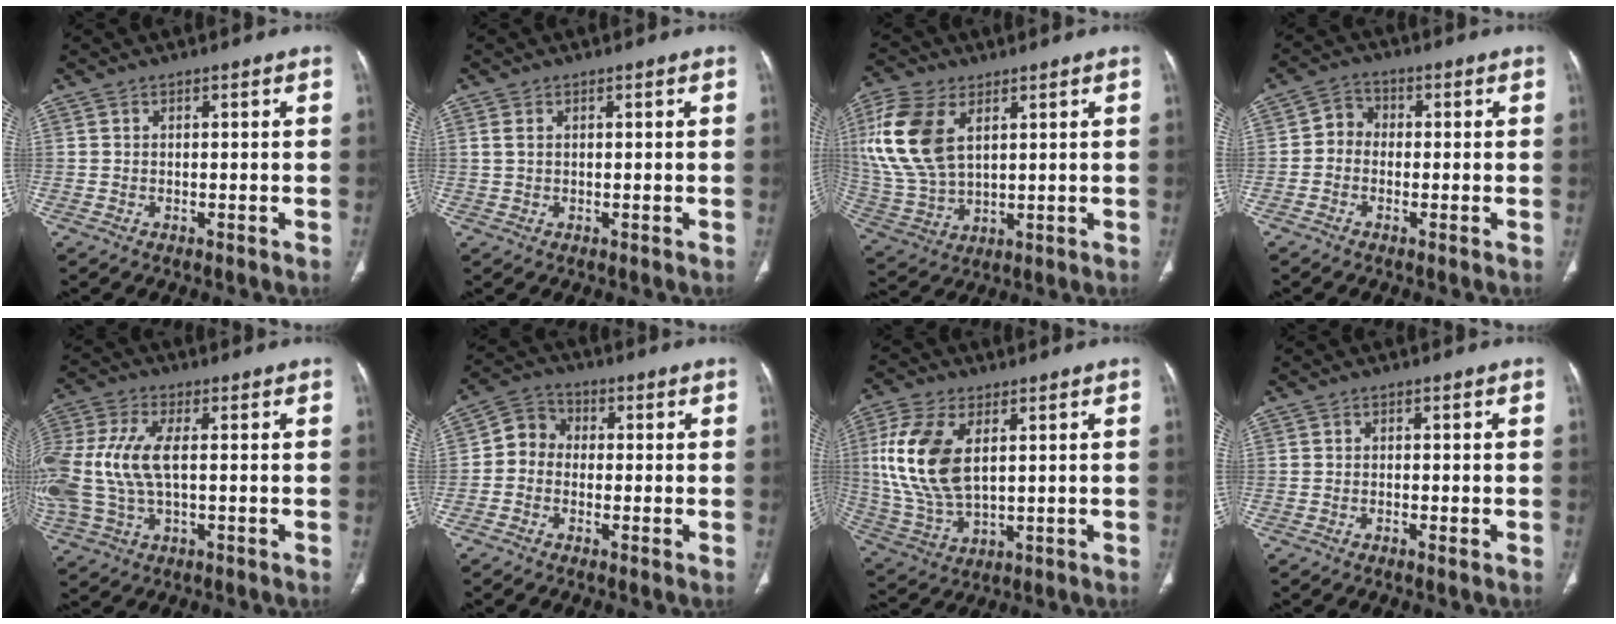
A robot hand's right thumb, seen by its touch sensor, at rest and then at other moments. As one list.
[{"total": 1.4, "force": [0.5, 0.9, 1.0], "torque": [-0.029, 0.006, 0.013]}, {"total": 16.7, "force": [5.5, 9.7, 12.4], "torque": [-0.273, -0.011, 0.114]}, {"total": 4.0, "force": [-0.7, 3.5, 1.8], "torque": [-0.012, 0.014, -0.029]}, {"total": 15.8, "force": [0.5, 8.1, 13.6], "torque": [-0.344, 0.010, 0.014]}, {"total": 5.5, "force": [-0.7, 4.9, 2.5], "torque": [-0.025, 0.020, -0.032]}, {"total": 15.1, "force": [3.4, 8.2, 12.2], "torque": [-0.263, -0.009, 0.074]}, {"total": 1.0, "force": [-0.4, 0.3, 0.9], "torque": [-0.020, 0.000, -0.008]}]